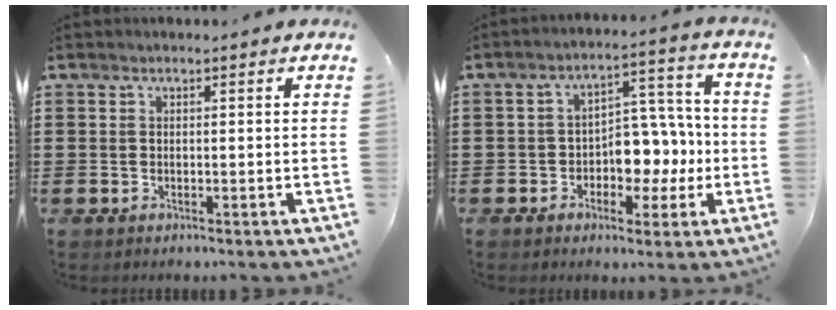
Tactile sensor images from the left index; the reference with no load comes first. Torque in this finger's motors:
{"motor_torque": [1.51, 0.45, 0.28, 0.08]}